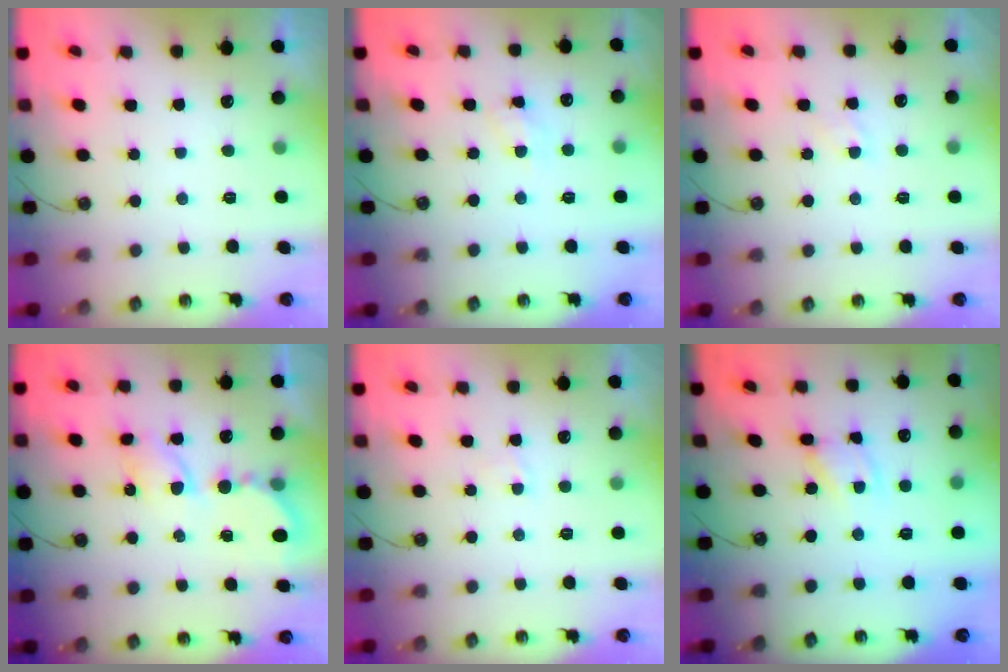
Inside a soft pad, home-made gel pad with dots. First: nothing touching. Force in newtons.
{"total": 6.0, "press": 6.0, "slide": 0.7}
{"total": 3.9, "press": 3.9, "slide": 0.6}
{"total": 6.4, "press": 6.3, "slide": 0.6}
{"total": 2.9, "press": 2.9, "slide": 0.4}
{"total": 3.7, "press": 3.7, "slide": 0.2}